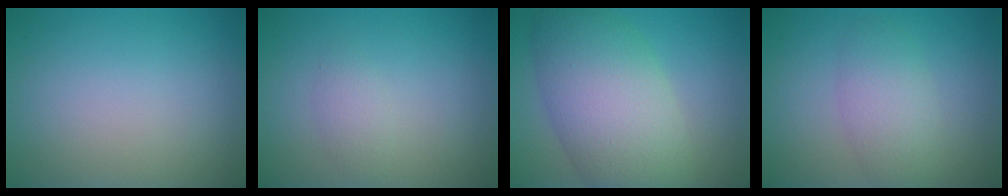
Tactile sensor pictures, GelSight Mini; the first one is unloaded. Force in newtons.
{"total": 1.3, "press": 1.3, "slide": 0.1}
{"total": 9.5, "press": 9.4, "slide": 0.6}
{"total": 3.4, "press": 3.4, "slide": 0.1}